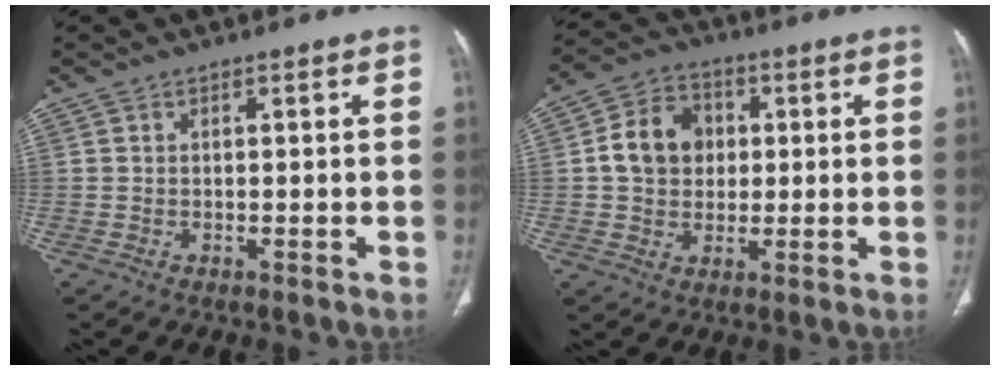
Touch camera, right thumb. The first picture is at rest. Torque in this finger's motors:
{"motor_torque": [-0.68, 0.63, 0.86, -0.41, 0.04]}